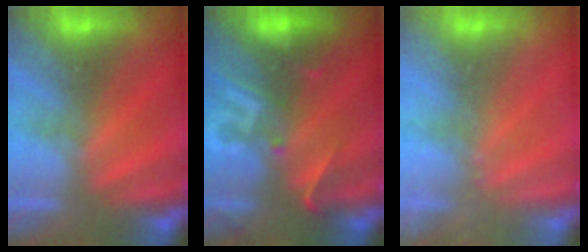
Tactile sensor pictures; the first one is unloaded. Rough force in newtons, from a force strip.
{"total": 2.9}
{"total": 2.0}